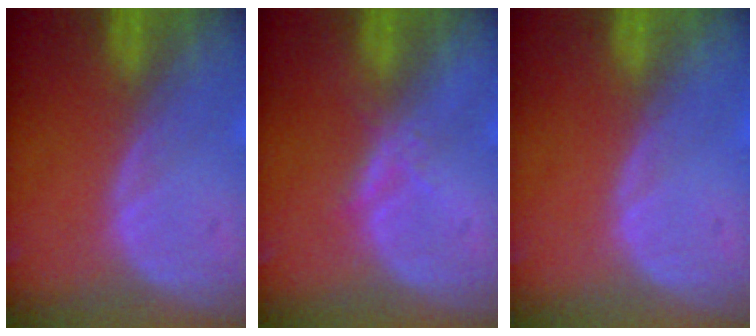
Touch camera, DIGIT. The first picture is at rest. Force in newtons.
{"total": 1.7, "press": 1.7, "slide": 0.1}
{"total": 0.0}